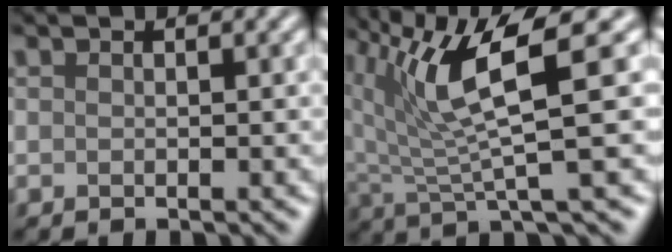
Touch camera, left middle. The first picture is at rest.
{"total": 7.4, "force": [2.9, 1.5, 6.6], "torque": [-0.132, 0.000, 0.051]}